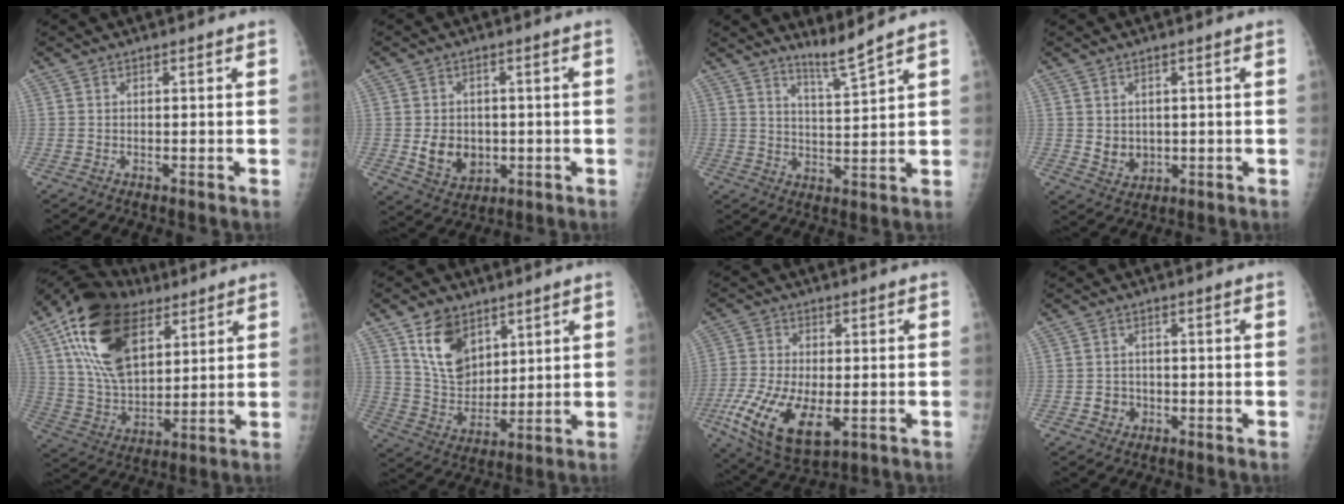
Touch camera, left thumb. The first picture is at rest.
{"total": 7.9, "force": [-0.8, 6.4, 4.6], "torque": [-0.041, -0.001, 0.002]}
{"total": 4.6, "force": [4.1, -1.2, 1.7], "torque": [-0.033, -0.049, 0.080]}
{"total": 4.4, "force": [0.3, 3.8, 2.3], "torque": [-0.014, -0.006, 0.021]}
{"total": 22.8, "force": [10.6, 12.9, 15.5], "torque": [-0.262, -0.022, 0.191]}
{"total": 12.0, "force": [6.4, 8.0, 6.2], "torque": [-0.075, -0.041, 0.131]}
{"total": 15.2, "force": [-4.6, 7.6, 12.4], "torque": [-0.248, -0.015, -0.072]}
{"total": 3.0, "force": [-0.8, 2.7, 0.9], "torque": [0.009, 0.008, -0.011]}